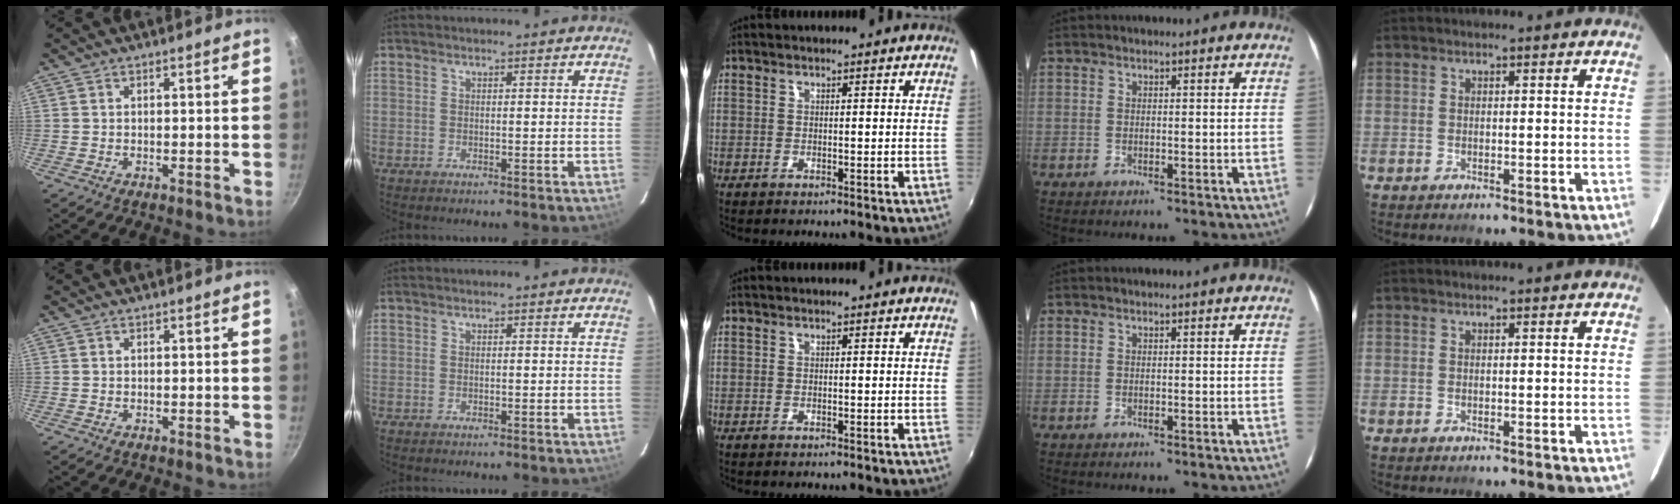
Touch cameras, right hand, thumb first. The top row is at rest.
{}